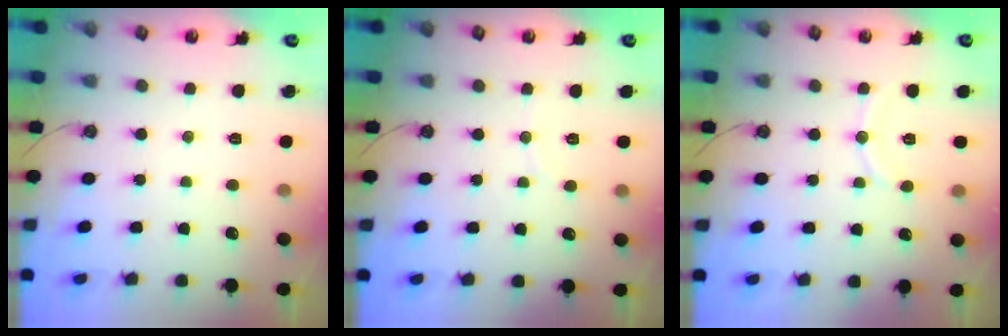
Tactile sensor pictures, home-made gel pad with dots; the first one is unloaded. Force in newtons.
{"total": 2.0, "press": 2.0, "slide": 0.2}
{"total": 7.1, "press": 7.1, "slide": 0.5}